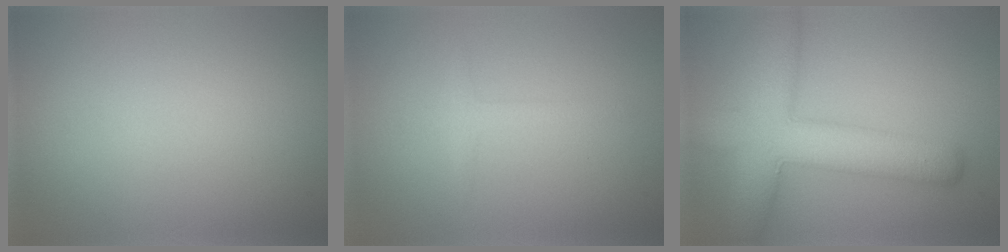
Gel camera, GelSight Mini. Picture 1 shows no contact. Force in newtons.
{"total": 1.2, "press": 1.2, "slide": 0.1}
{"total": 8.0, "press": 8.0, "slide": 0.4}